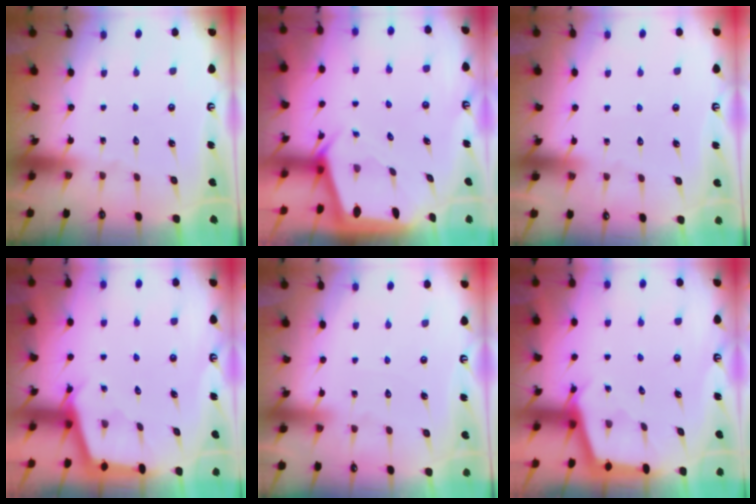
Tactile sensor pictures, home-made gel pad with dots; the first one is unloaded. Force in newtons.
{"total": 1.9, "press": 1.9, "slide": 0.1}
{"total": 2.6, "press": 2.5, "slide": 0.5}
{"total": 2.9, "press": 2.8, "slide": 0.3}
{"total": 2.3, "press": 2.3, "slide": 0.4}
{"total": 3.0, "press": 3.0, "slide": 0.3}